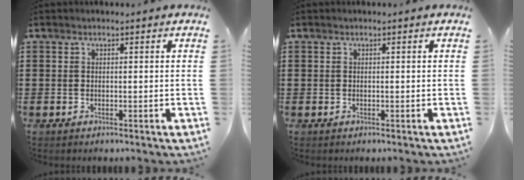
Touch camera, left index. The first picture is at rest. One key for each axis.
{"total": 0.0}